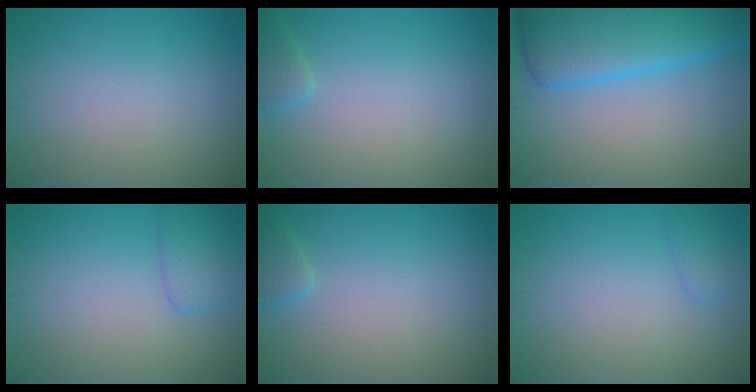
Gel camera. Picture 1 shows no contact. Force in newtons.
{"total": 1.4, "press": 1.4, "slide": 0.1}
{"total": 8.3, "press": 8.3, "slide": 0.3}
{"total": 2.2, "press": 2.2, "slide": 0.2}
{"total": 1.4, "press": 1.4, "slide": 0.1}
{"total": 1.0, "press": 1.0, "slide": 0.1}